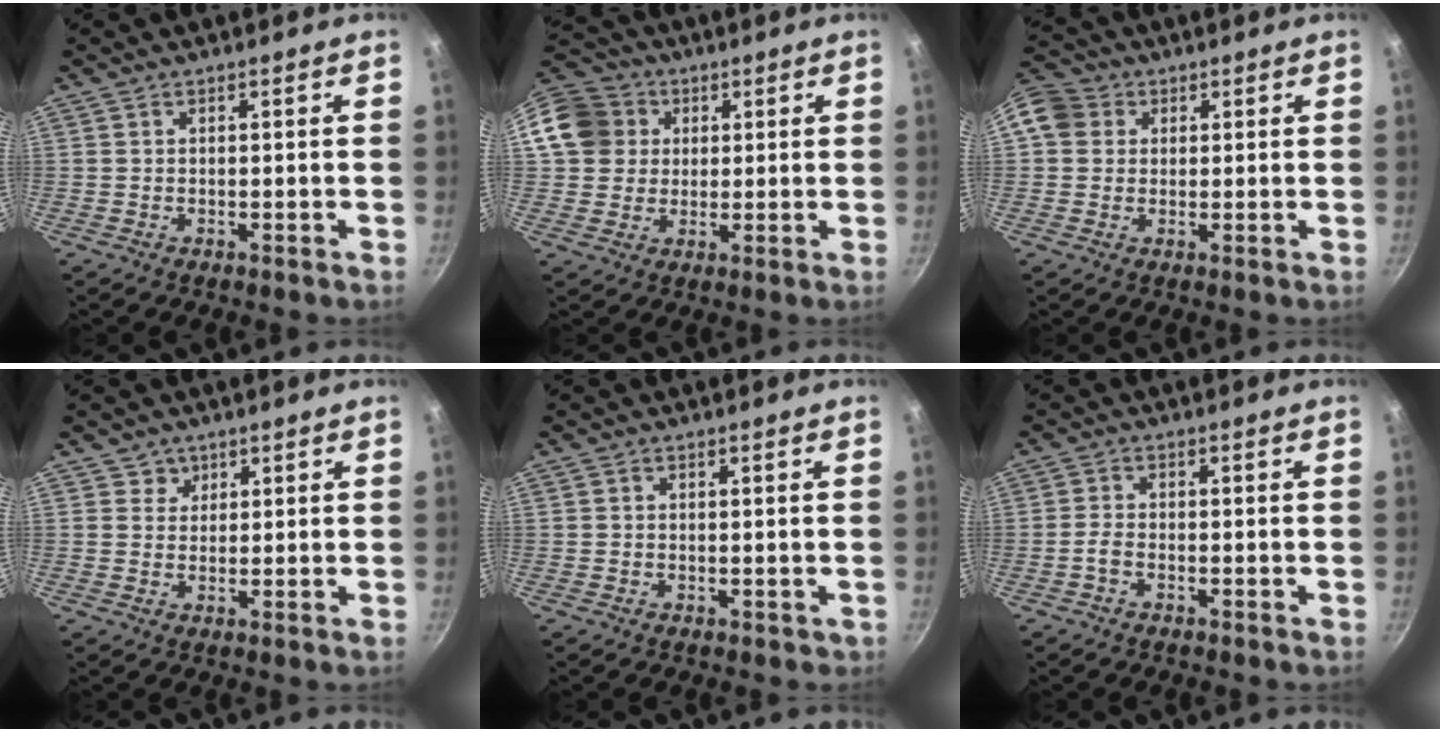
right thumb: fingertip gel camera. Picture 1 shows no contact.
{"total": 13.1, "force": [3.2, 11.6, 5.1], "torque": [-0.085, 0.025, 0.052]}
{"total": 9.7, "force": [2.1, 8.6, 4.0], "torque": [-0.068, 0.020, 0.026]}
{"total": 2.7, "force": [1.3, 2.3, 0.0], "torque": [0.024, 0.000, 0.018]}
{"total": 1.0, "force": [-0.1, 0.9, 0.3], "torque": [0.000, 0.000, -0.001]}
{"total": 2.0, "force": [-1.2, 1.0, 1.3], "torque": [-0.035, 0.013, -0.029]}